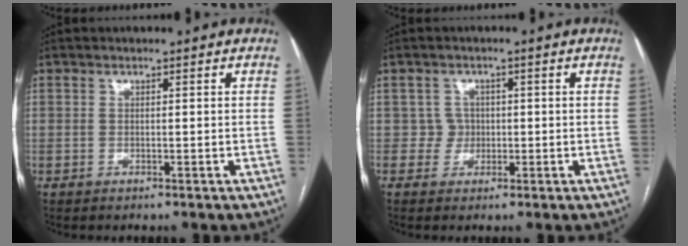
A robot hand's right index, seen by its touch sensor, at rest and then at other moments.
{"total": 2.4, "force": [-0.1, 2.4, -0.2], "torque": [0.015, 0.009, -0.004]}